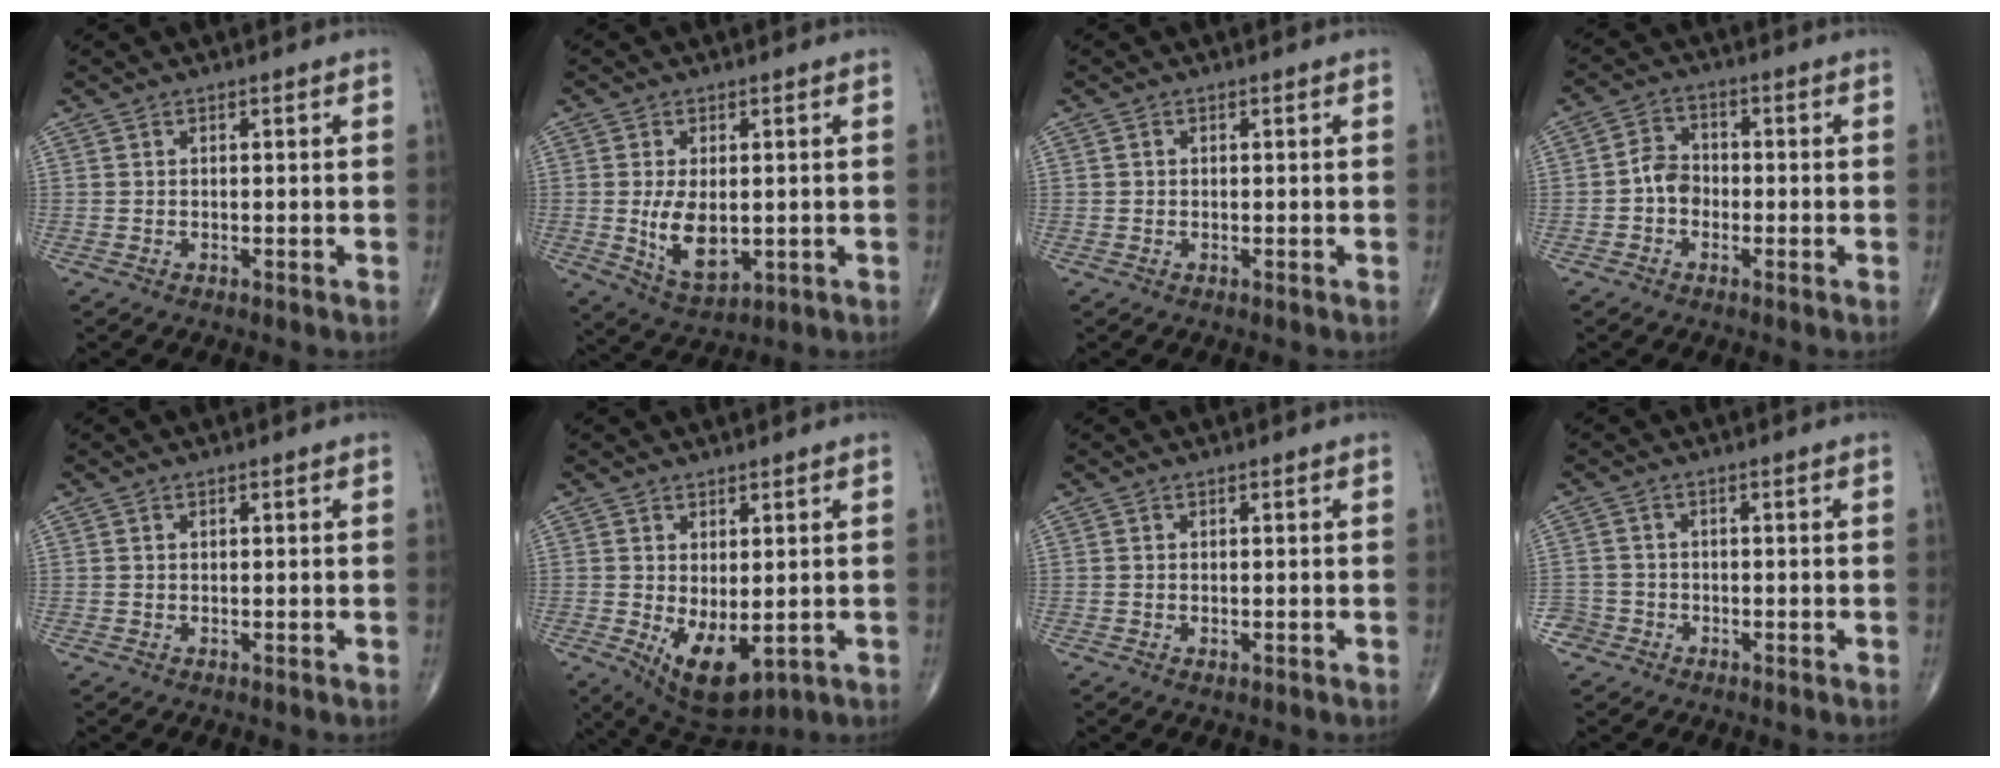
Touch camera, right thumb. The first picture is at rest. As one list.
[{"total": 8.5, "force": [-0.4, 4.7, 7.1], "torque": [-0.117, -0.016, 0.006]}, {"total": 0.5, "force": [0.0, 0.5, 0.2], "torque": [0.000, 0.001, 0.001]}, {"total": 4.6, "force": [-1.2, 3.7, 2.5], "torque": [-0.026, 0.021, -0.032]}, {"total": 0.0}, {"total": 9.2, "force": [-1.5, 4.6, 7.8], "torque": [-0.114, -0.013, -0.003]}, {"total": 0.7, "force": [-0.2, 0.4, 0.6], "torque": [-0.009, -0.001, -0.002]}, {"total": 2.7, "force": [-1.5, 2.1, -0.4], "torque": [0.018, 0.011, -0.034]}]